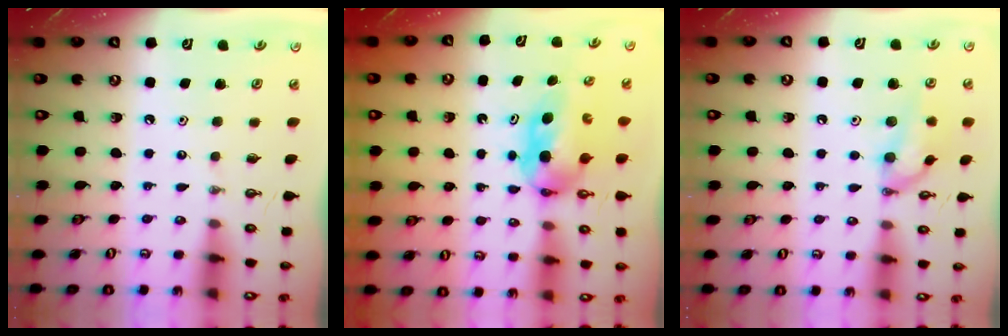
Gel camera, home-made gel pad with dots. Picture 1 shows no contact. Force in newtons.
{"total": 8.6, "press": 4.4, "slide": 7.4}
{"total": 12.6, "press": 10.6, "slide": 6.8}